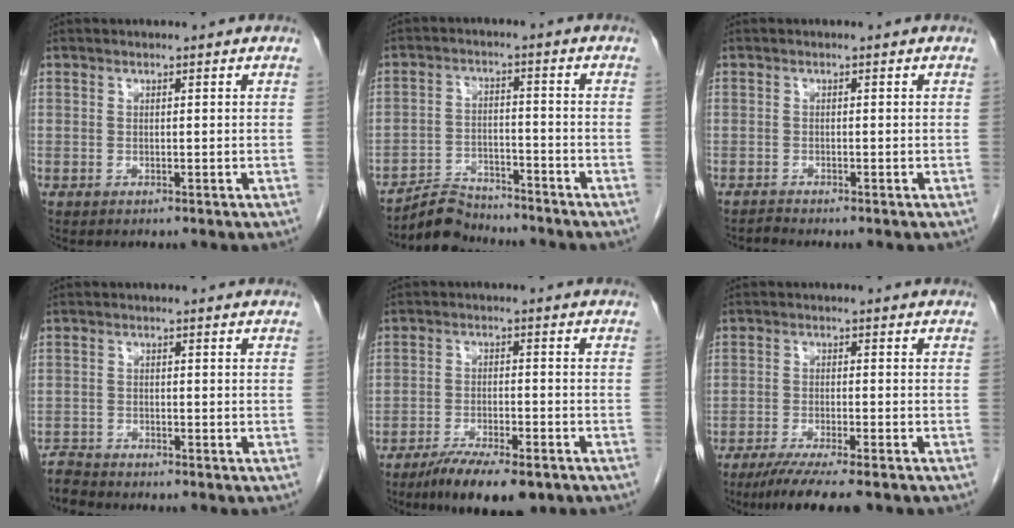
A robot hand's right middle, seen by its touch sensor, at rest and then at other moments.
{"total": 5.9, "force": [-5.7, 1.5, -0.2], "torque": [0.003, 0.005, -0.100]}
{"total": 0.7, "force": [-0.7, -0.2, -0.2], "torque": [0.002, -0.005, -0.013]}
{"total": 2.5, "force": [-2.5, -0.2, -0.5], "torque": [0.013, -0.014, -0.047]}
{"total": 10.1, "force": [-7.4, 2.5, 6.4], "torque": [-0.098, -0.015, -0.115]}
{"total": 8.8, "force": [-7.0, 0.5, 5.3], "torque": [-0.078, -0.020, -0.109]}